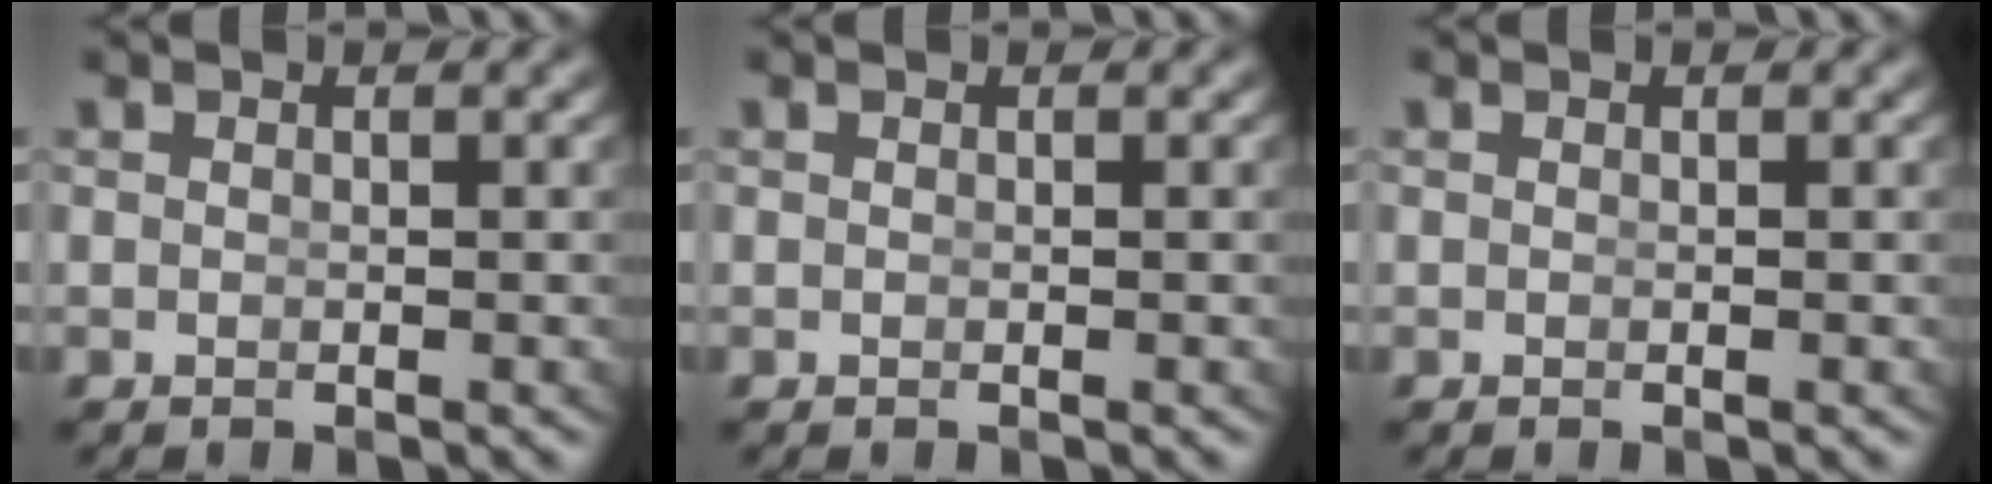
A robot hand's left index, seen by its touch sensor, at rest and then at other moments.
{"total": 0.0}
{"total": 0.0}